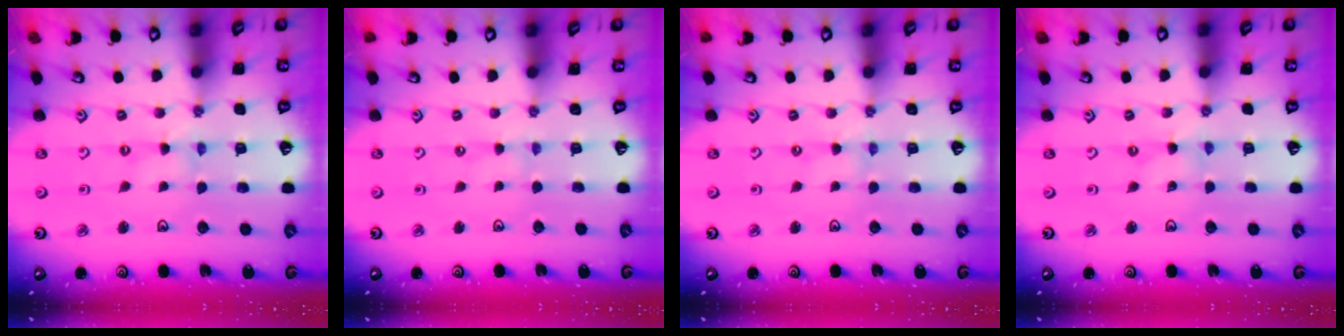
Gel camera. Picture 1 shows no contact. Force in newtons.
{"total": 0.0}
{"total": 0.0}
{"total": 0.0}